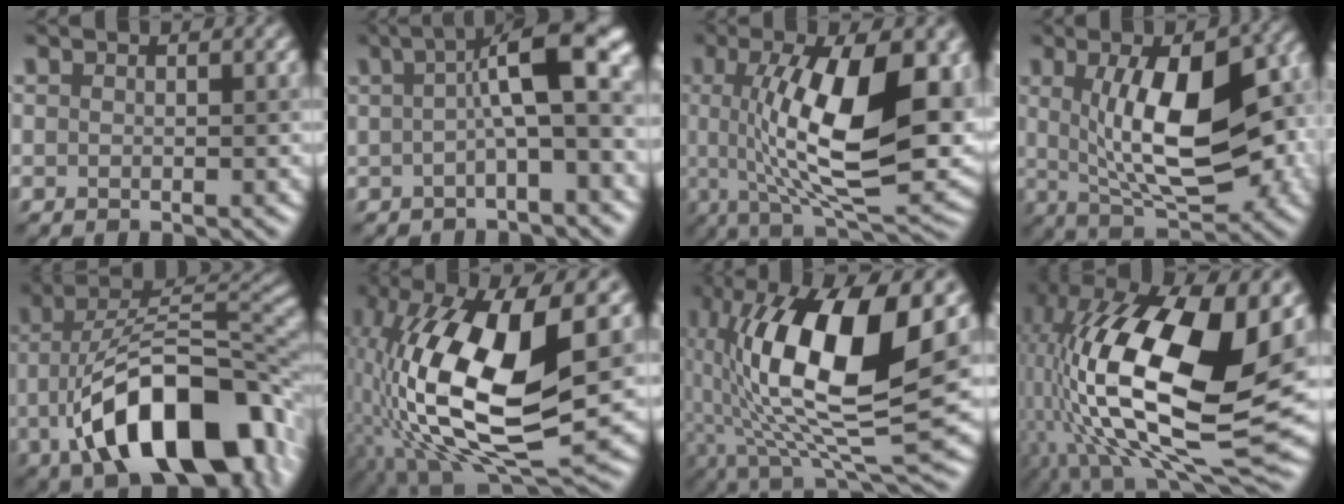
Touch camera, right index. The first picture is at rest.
{"total": 7.5, "force": [0.2, 1.7, 7.2], "torque": [-0.092, 0.029, -0.007]}
{"total": 13.9, "force": [1.5, 4.7, 13.0], "torque": [-0.196, 0.002, 0.027]}
{"total": 12.1, "force": [1.1, 4.9, 11.0], "torque": [-0.157, 0.005, 0.019]}
{"total": 15.2, "force": [-5.6, 7.7, 11.9], "torque": [-0.181, 0.004, -0.091]}
{"total": 15.2, "force": [0.0, 5.7, 14.1], "torque": [-0.270, 0.006, -0.002]}
{"total": 14.8, "force": [2.0, 5.1, 13.8], "torque": [-0.246, 0.006, 0.033]}
{"total": 20.0, "force": [1.7, 9.9, 17.3], "torque": [-0.348, -0.011, 0.040]}